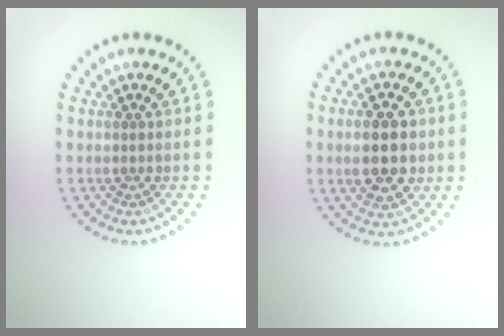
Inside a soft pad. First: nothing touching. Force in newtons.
{"total": 5.2, "press": 5.2, "slide": 0.2}